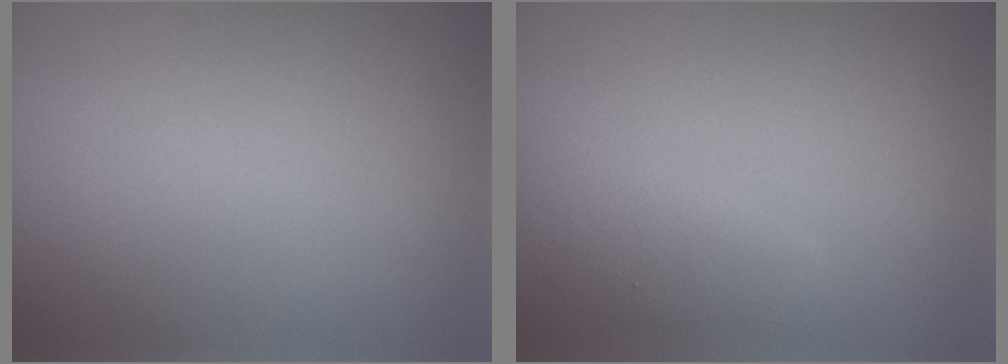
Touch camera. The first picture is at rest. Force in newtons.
{"total": 2.2, "press": 2.2, "slide": 0.2}